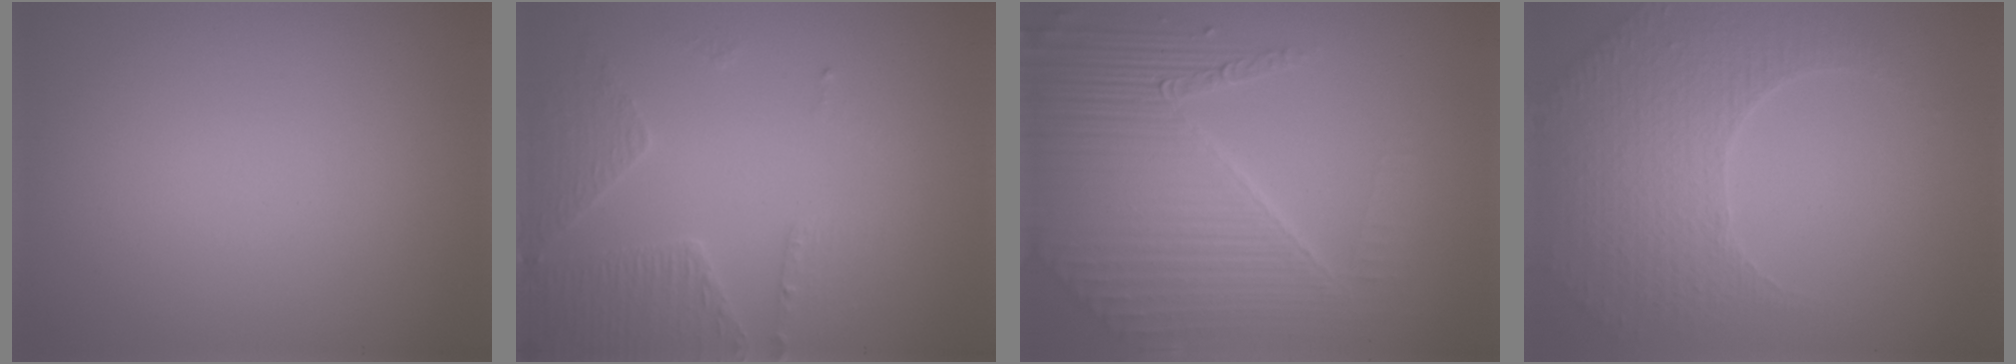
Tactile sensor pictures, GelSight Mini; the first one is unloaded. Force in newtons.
{"total": 3.6, "press": 3.2, "slide": 1.5}
{"total": 8.9, "press": 5.8, "slide": 6.7}
{"total": 4.6, "press": 3.5, "slide": 2.9}